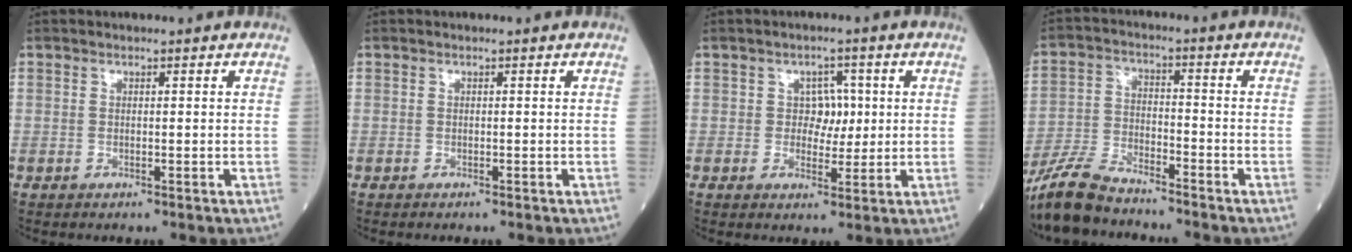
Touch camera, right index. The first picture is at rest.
{"total": 0.0}
{"total": 3.6, "force": [0.5, 2.7, 2.3], "torque": [-0.022, 0.006, 0.006]}
{"total": 9.4, "force": [-8.3, 1.8, 3.9], "torque": [-0.086, -0.020, -0.158]}